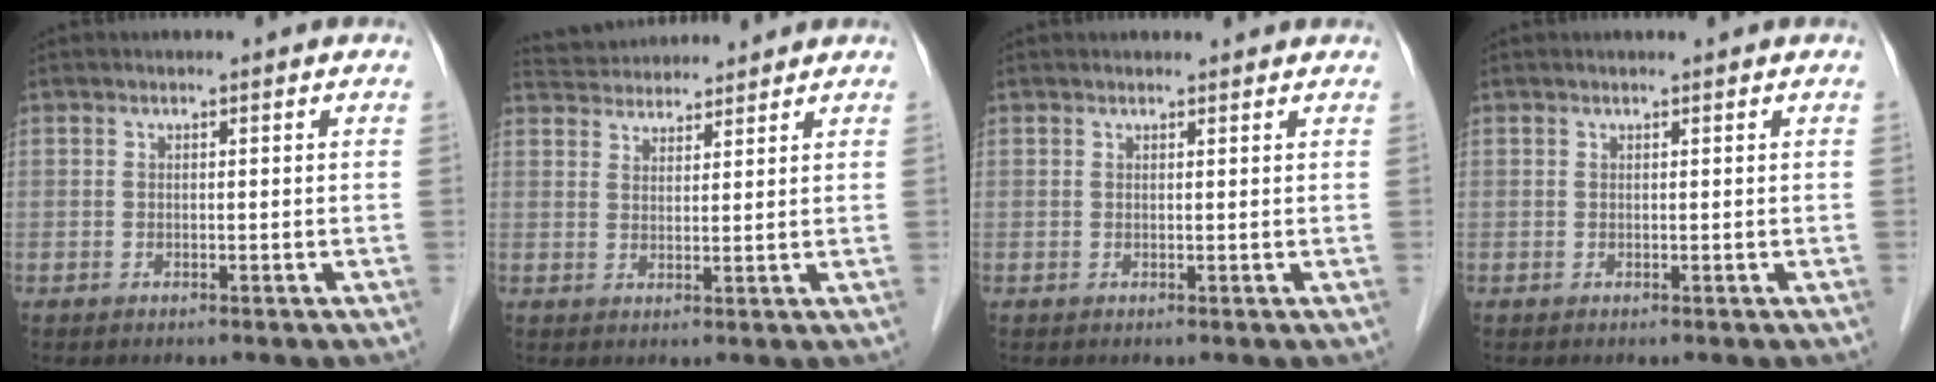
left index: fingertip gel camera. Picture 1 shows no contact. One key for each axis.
{"total": 7.7, "fx": 7.5, "fy": 1.3, "fz": 1.4, "tx": -0.031, "ty": 0.034, "tz": 0.122}
{"total": 2.4, "fx": 2.3, "fy": 0.5, "fz": 0.3, "tx": -0.011, "ty": 0.016, "tz": 0.025}
{"total": 0.5, "fx": 0.5, "fy": 0.0, "fz": 0.2, "tx": -0.005, "ty": 0.003, "tz": 0.008}